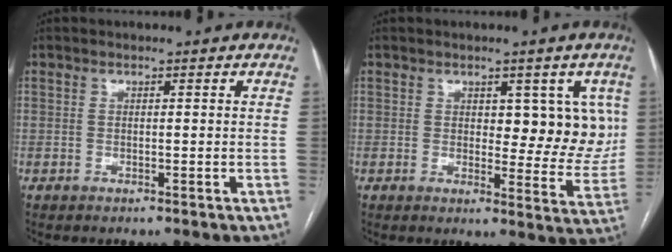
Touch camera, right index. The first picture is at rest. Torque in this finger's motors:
{"motor_torque": [0.05, 0.07, 0.05, 0.01]}